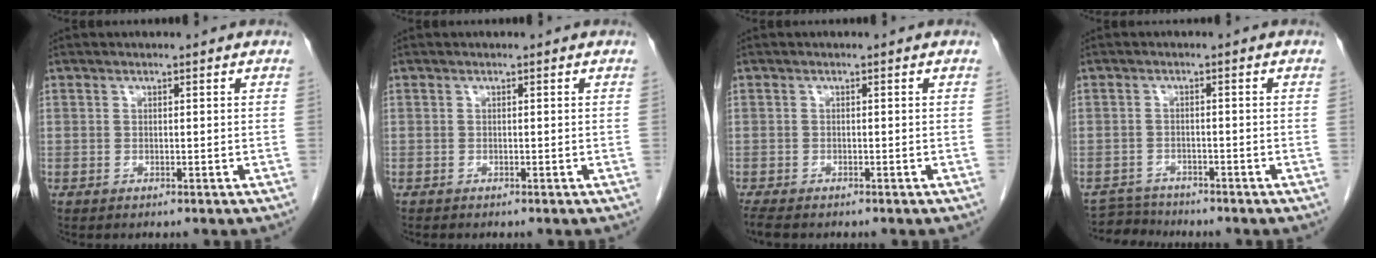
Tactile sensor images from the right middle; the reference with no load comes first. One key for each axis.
{"total": 0.0}
{"total": 2.9, "fx": -2.4, "fy": 0.8, "fz": 1.5, "tx": -0.030, "ty": -0.010, "tz": -0.035}
{"total": 3.4, "fx": -3.3, "fy": 0.4, "fz": -0.9, "tx": 0.016, "ty": -0.008, "tz": -0.056}